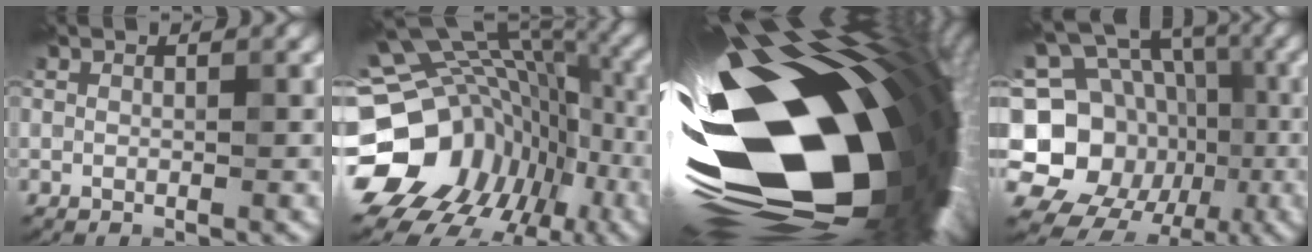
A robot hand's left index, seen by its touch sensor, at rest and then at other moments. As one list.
[{"total": 18.3, "force": [-4.2, 14.5, 10.4], "torque": [-0.180, 0.004, -0.045]}, {"total": 22.4, "force": [-3.2, 11.2, 19.1], "torque": [-0.307, -0.026, -0.063]}, {"total": 15.4, "force": [-2.8, 13.4, 7.1], "torque": [-0.145, 0.006, -0.068]}]